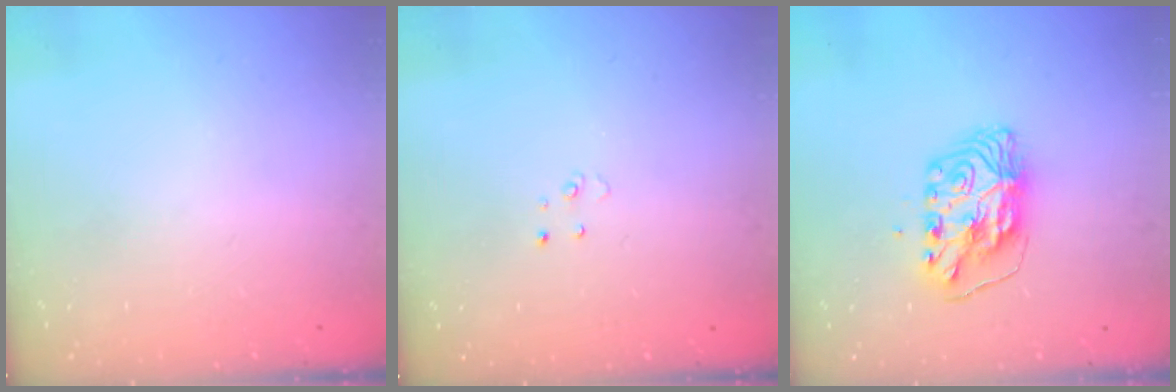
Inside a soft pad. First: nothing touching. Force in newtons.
{"total": 2.5, "press": 2.5, "slide": 0.2}
{"total": 8.8, "press": 8.8, "slide": 0.8}